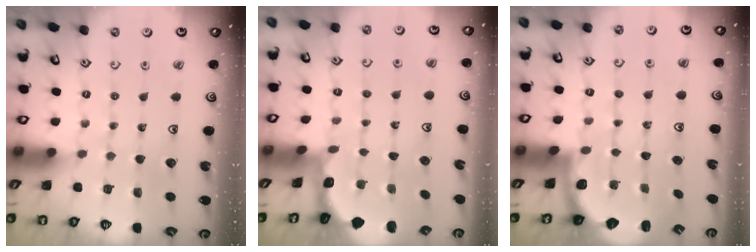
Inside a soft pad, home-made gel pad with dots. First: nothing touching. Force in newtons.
{"total": 1.6, "press": 1.6, "slide": 0.3}
{"total": 2.4, "press": 2.1, "slide": 1.2}